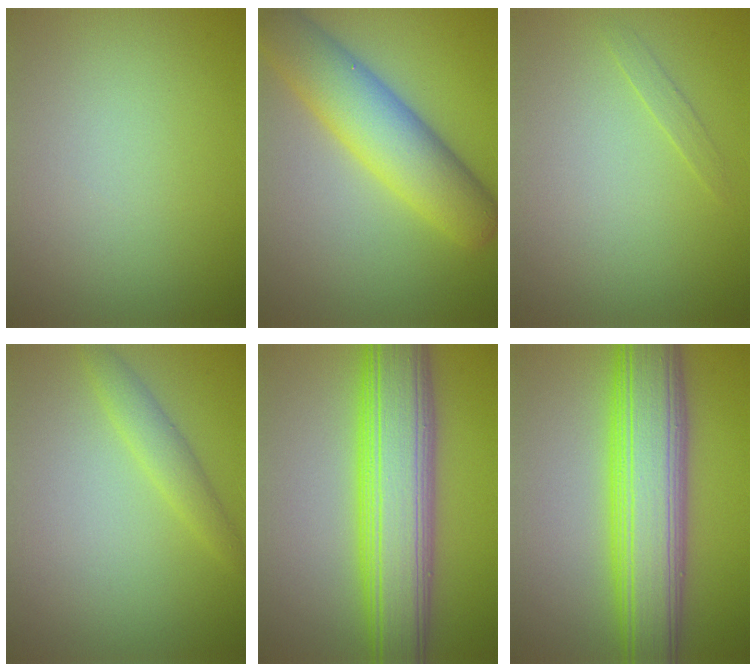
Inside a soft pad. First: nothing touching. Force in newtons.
{"total": 8.1, "press": 8.1, "slide": 0.5}
{"total": 0.7, "press": 0.7, "slide": 0.0}
{"total": 2.0, "press": 2.0, "slide": 0.2}
{"total": 10.5, "press": 10.5, "slide": 0.3}
{"total": 10.5, "press": 10.5, "slide": 0.3}